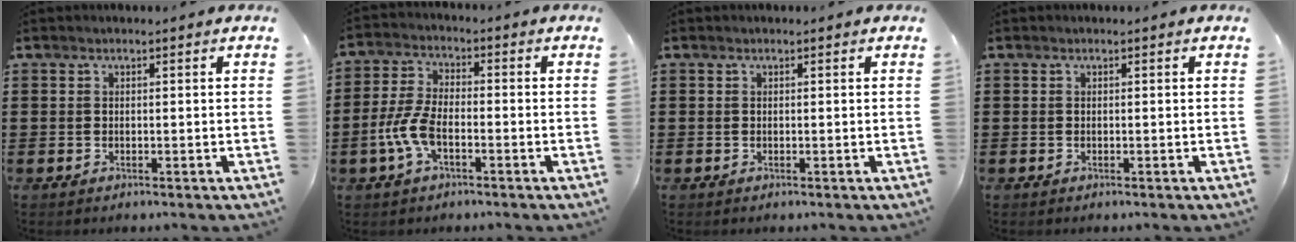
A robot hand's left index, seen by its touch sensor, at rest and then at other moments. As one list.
[{"total": 6.4, "force": [-2.4, 2.8, 5.3], "torque": [-0.136, -0.005, -0.054]}, {"total": 0.0}, {"total": 0.0}]